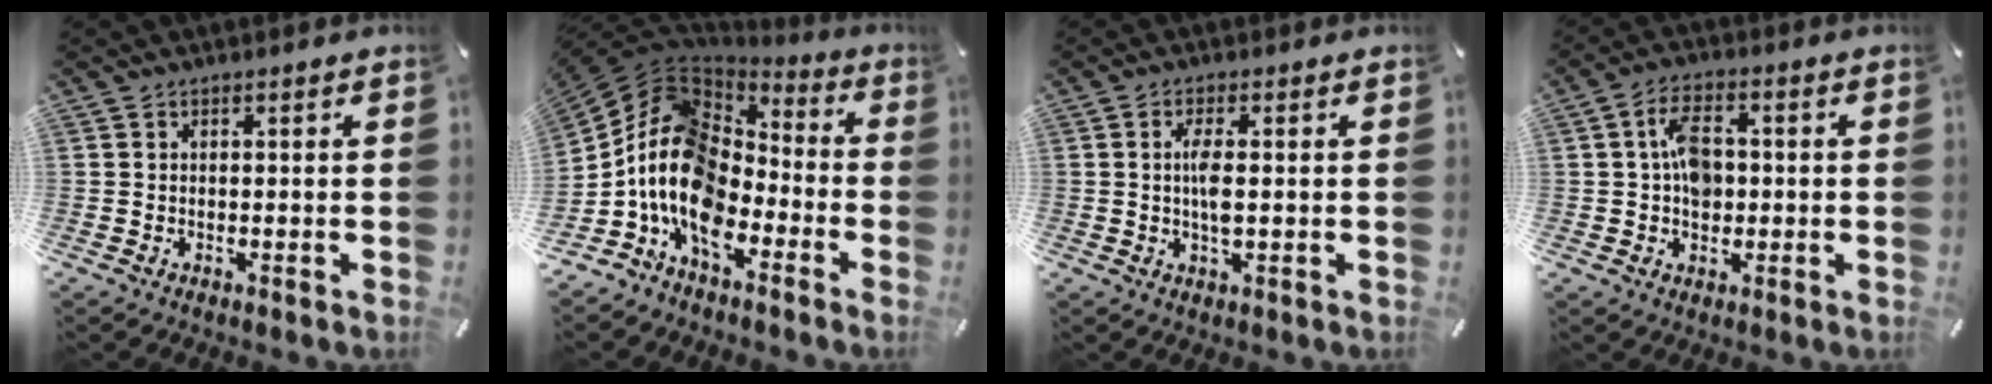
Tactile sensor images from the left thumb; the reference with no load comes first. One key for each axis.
{"total": 15.4, "fx": -6.2, "fy": 10.4, "fz": 9.6, "tx": -0.223, "ty": 0.012, "tz": -0.116}
{"total": 4.5, "fx": 0.2, "fy": 1.2, "fz": 4.4, "tx": -0.098, "ty": -0.007, "tz": -0.004}
{"total": 7.3, "fx": 0.3, "fy": 4.8, "fz": 5.4, "tx": -0.092, "ty": 0.006, "tz": 0.004}